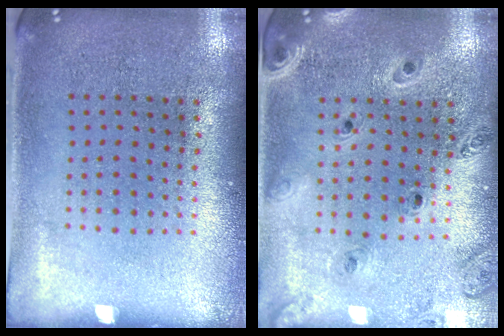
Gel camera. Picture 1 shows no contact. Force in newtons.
{"total": 1.3, "press": 1.3, "slide": 0.2}